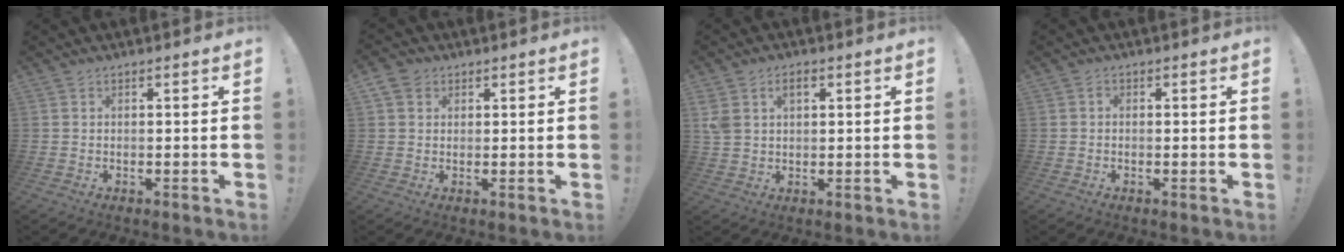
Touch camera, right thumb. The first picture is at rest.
{"total": 4.5, "force": [2.2, 3.6, 1.8], "torque": [-0.026, -0.002, 0.041]}
{"total": 5.3, "force": [2.1, 3.8, 3.1], "torque": [-0.060, -0.001, 0.036]}
{"total": 0.9, "force": [-0.4, 0.5, 0.6], "torque": [-0.015, 0.005, -0.008]}